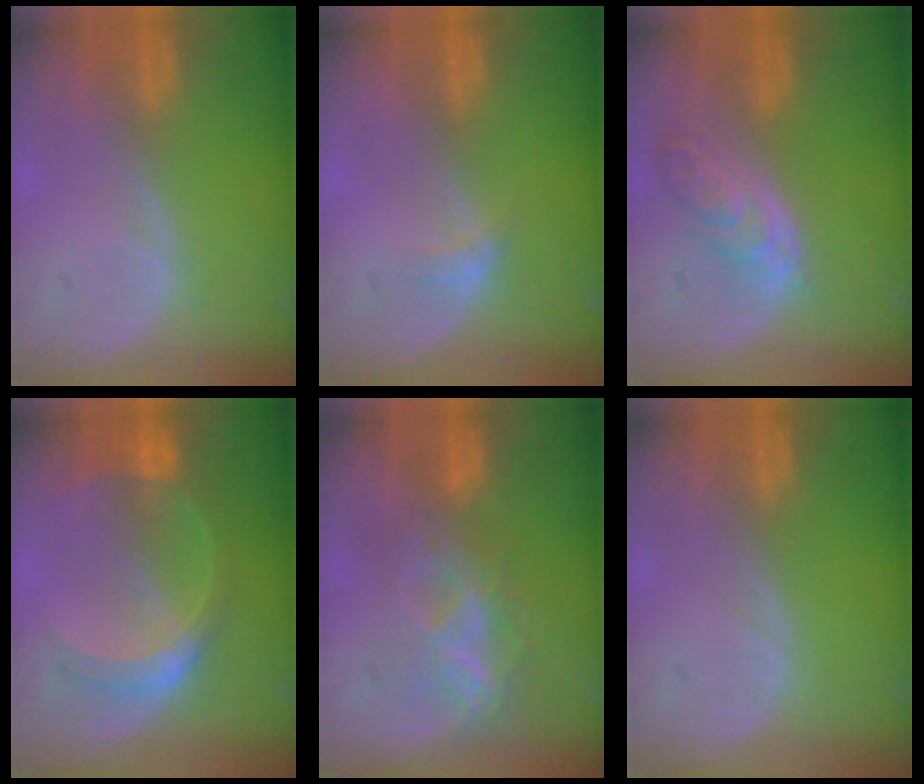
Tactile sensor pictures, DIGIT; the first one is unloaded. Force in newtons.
{"total": 1.6, "press": 1.3, "slide": 1.0}
{"total": 5.4, "press": 5.2, "slide": 1.5}
{"total": 6.3, "press": 6.3, "slide": 0.1}
{"total": 6.3, "press": 5.8, "slide": 2.6}
{"total": 0.0}